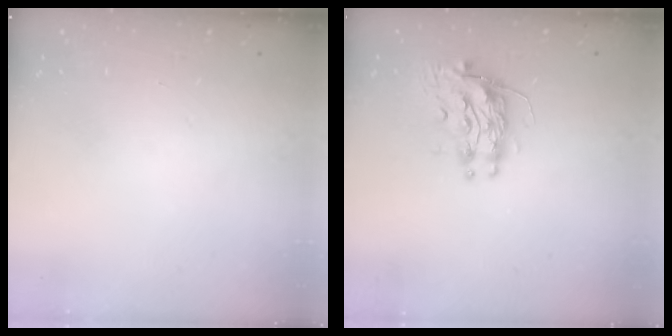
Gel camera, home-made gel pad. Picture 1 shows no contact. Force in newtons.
{"total": 10.6, "press": 10.5, "slide": 0.8}